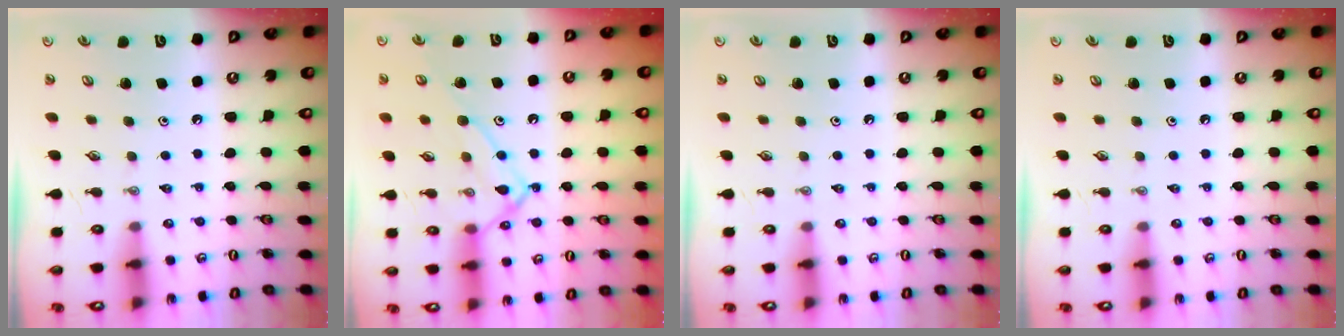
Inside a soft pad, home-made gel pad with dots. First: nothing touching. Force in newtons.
{"total": 13.0, "press": 13.0, "slide": 0.6}
{"total": 0.0}
{"total": 0.0}